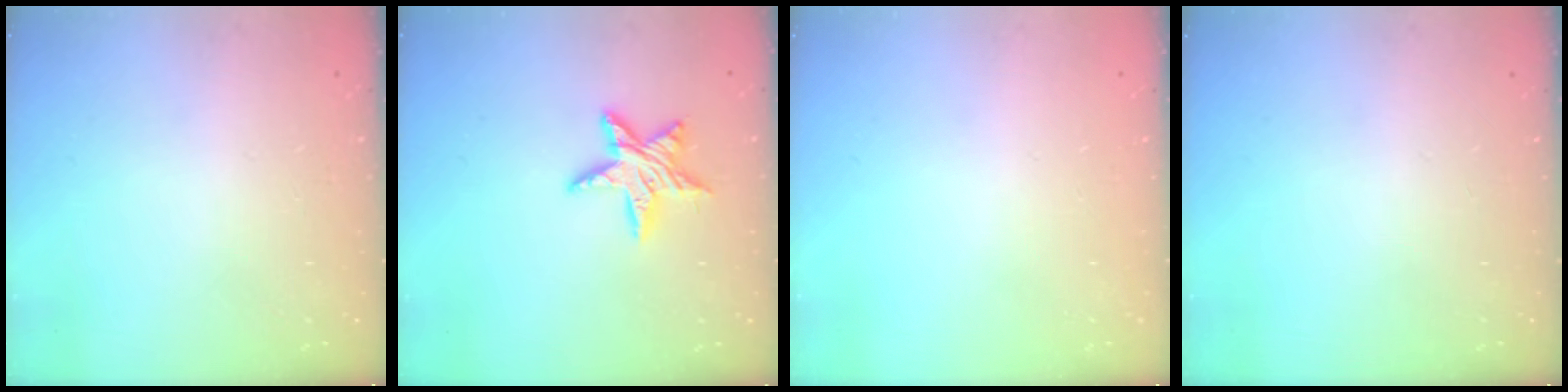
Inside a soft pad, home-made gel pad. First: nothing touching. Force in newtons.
{"total": 10.5, "press": 10.5, "slide": 0.5}
{"total": 0.0}
{"total": 0.0}